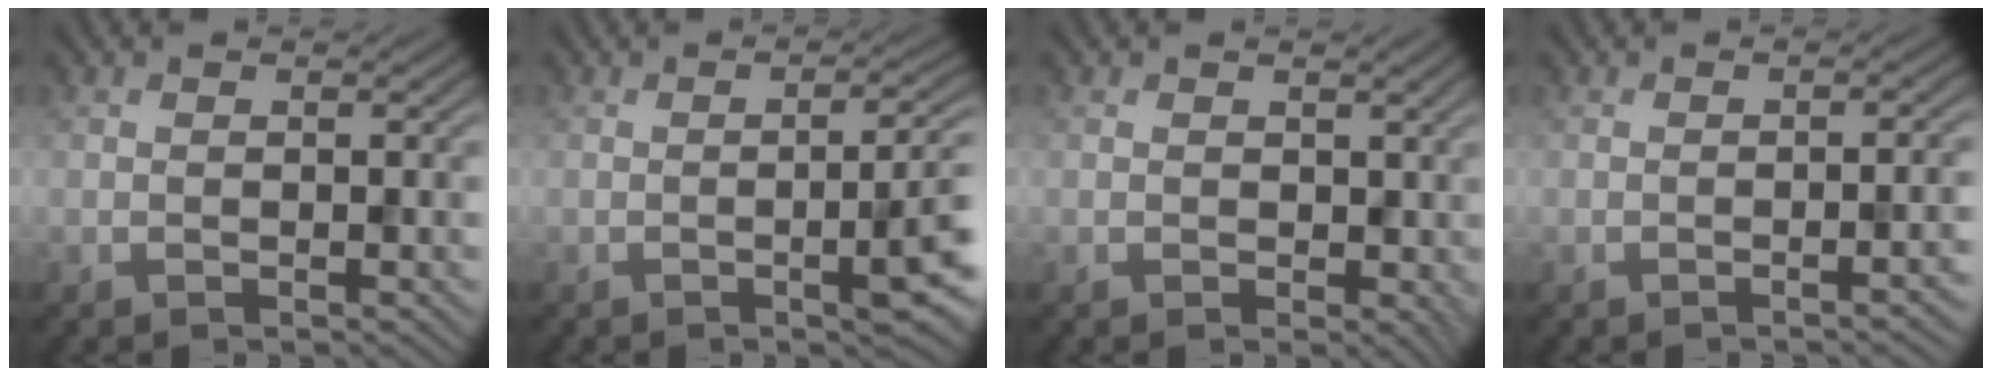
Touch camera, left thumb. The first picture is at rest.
{"total": 6.1, "force": [-1.6, 1.6, 5.7], "torque": [-0.088, -0.007, -0.021]}
{"total": 2.2, "force": [0.3, 1.7, 1.3], "torque": [-0.026, -0.006, 0.003]}
{"total": 2.2, "force": [-1.0, 0.5, 1.9], "torque": [-0.018, 0.007, -0.021]}